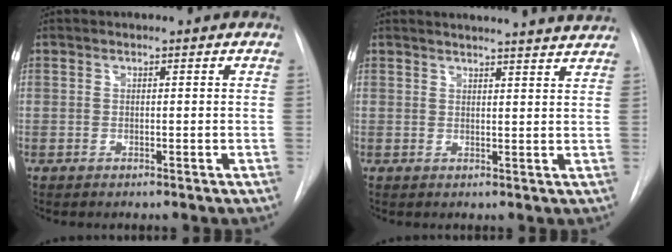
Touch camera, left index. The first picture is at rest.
{"total": 12.5, "force": [12.1, -0.5, 3.1], "torque": [-0.041, -0.028, 0.133]}